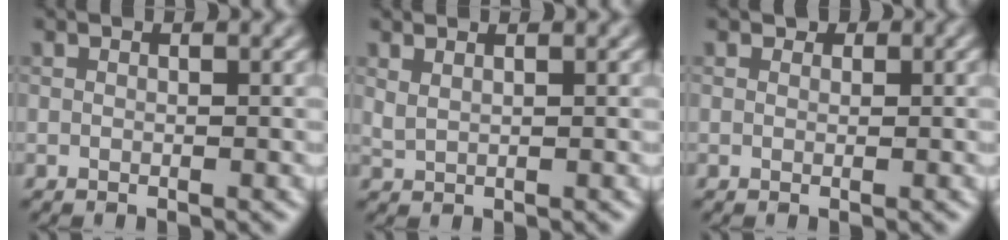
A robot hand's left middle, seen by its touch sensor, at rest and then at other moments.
{"total": 1.1, "force": [0.8, 0.3, 0.5], "torque": [-0.014, -0.002, 0.017]}
{"total": 0.7, "force": [0.3, 0.6, 0.2], "torque": [-0.001, -0.002, 0.000]}